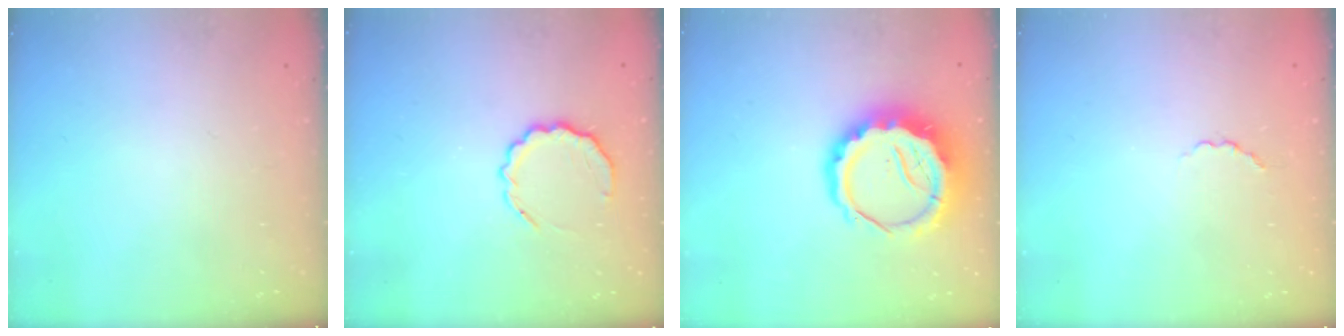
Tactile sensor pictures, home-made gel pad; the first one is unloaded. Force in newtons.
{"total": 9.1, "press": 9.0, "slide": 1.6}
{"total": 11.9, "press": 11.6, "slide": 2.4}
{"total": 2.2, "press": 2.0, "slide": 0.8}